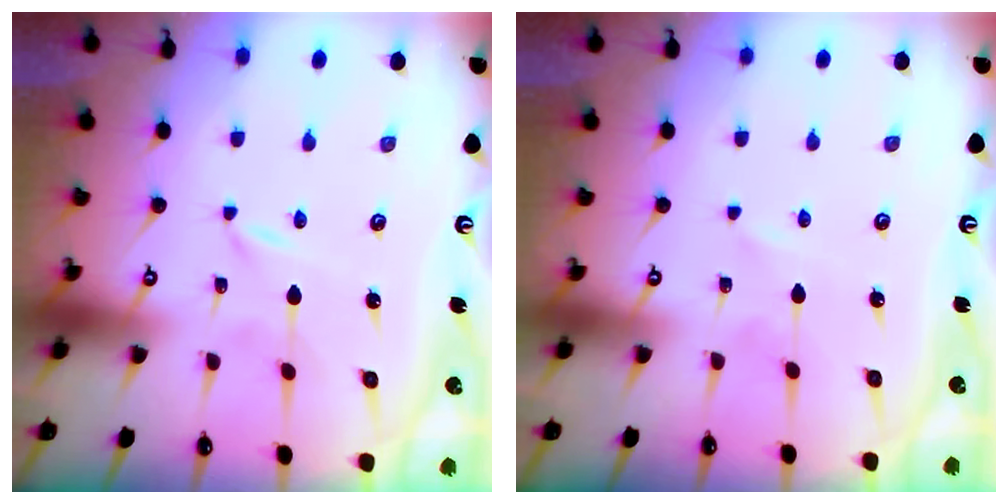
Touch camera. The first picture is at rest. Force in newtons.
{"total": 1.4, "press": 1.4, "slide": 0.2}